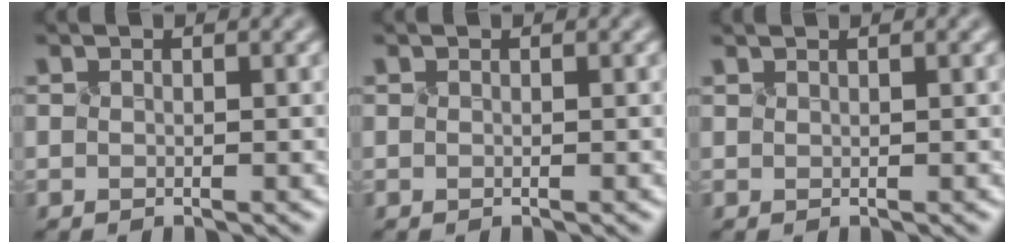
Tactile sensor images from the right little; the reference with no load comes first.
{"total": 0.0}
{"total": 0.0}